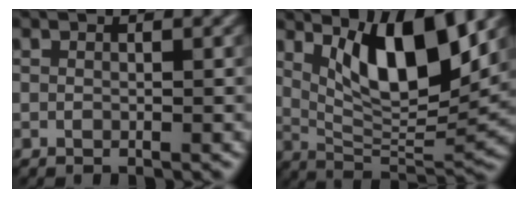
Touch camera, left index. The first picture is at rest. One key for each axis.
{"total": 8.1, "fx": 3.6, "fy": 2.4, "fz": 6.9, "tx": -0.109, "ty": -0.016, "tz": 0.068}